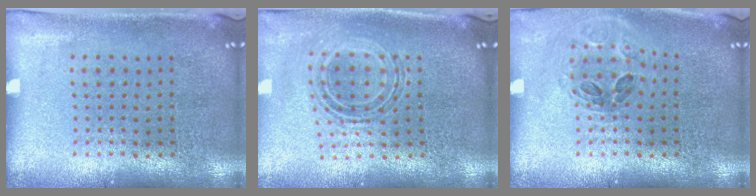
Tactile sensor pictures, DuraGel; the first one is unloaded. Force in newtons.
{"total": 0.7, "press": 0.7, "slide": 0.2}
{"total": 0.9, "press": 0.9, "slide": 0.1}